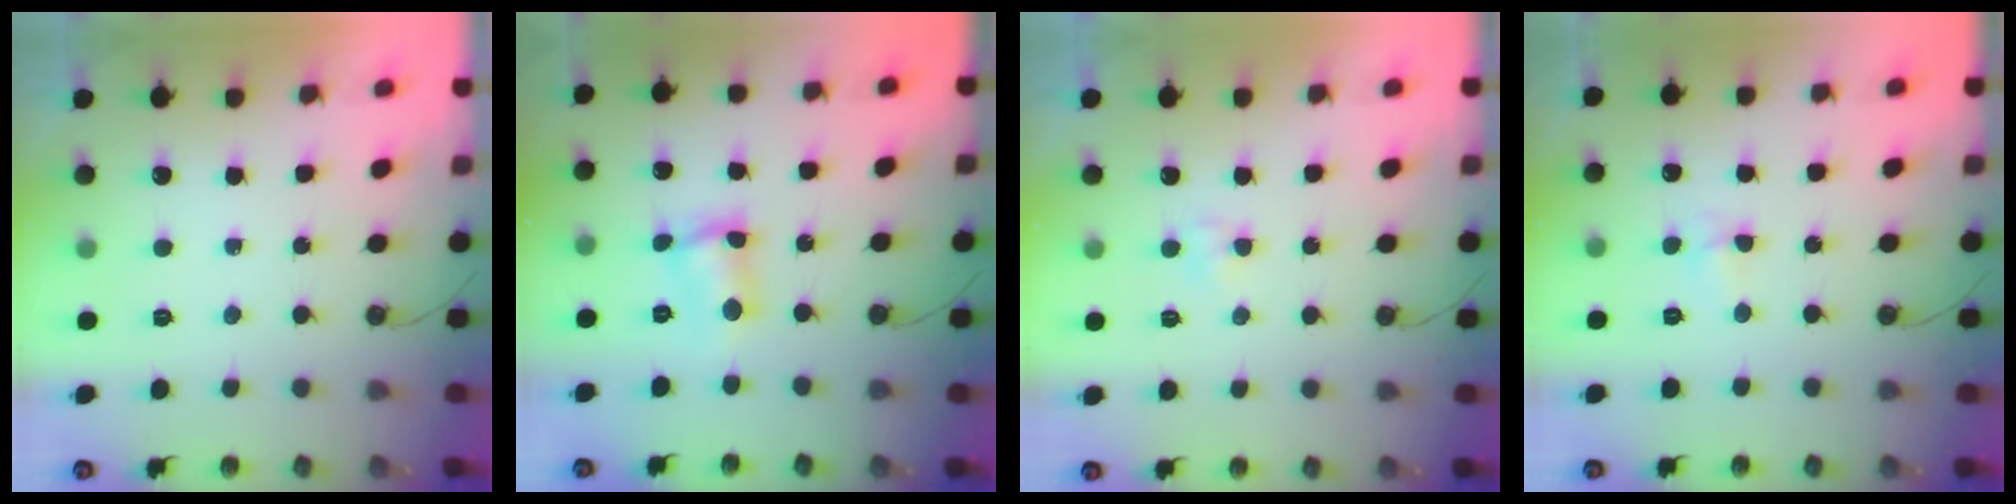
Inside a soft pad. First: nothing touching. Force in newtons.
{"total": 5.0, "press": 4.9, "slide": 0.5}
{"total": 2.4, "press": 2.3, "slide": 0.3}
{"total": 3.8, "press": 3.8, "slide": 0.5}